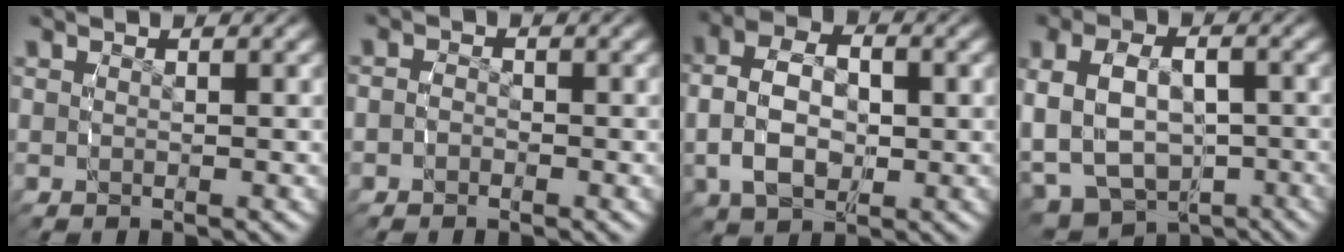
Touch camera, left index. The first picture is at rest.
{"total": 1.2, "force": [-1.0, 0.8, 0.1], "torque": [-0.010, -0.011, -0.016]}
{"total": 7.3, "force": [0.2, 5.1, 5.1], "torque": [-0.107, -0.009, 0.008]}
{"total": 12.1, "force": [-3.0, 9.8, 6.4], "torque": [-0.150, -0.056, -0.029]}